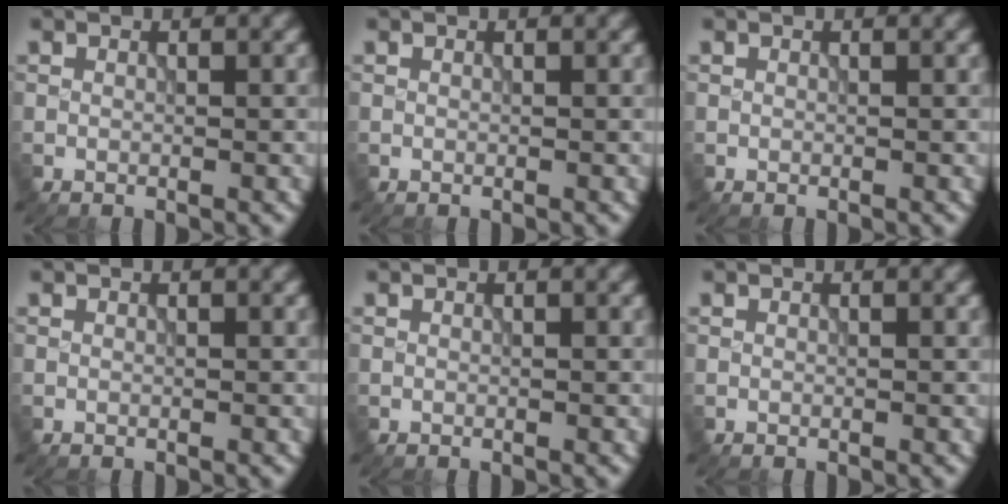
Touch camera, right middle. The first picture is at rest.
{"total": 0.0}
{"total": 0.0}
{"total": 0.0}
{"total": 0.0}
{"total": 0.0}